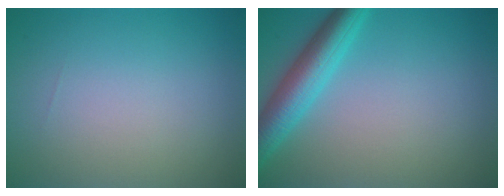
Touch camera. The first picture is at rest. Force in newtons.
{"total": 4.8, "press": 4.8, "slide": 0.1}